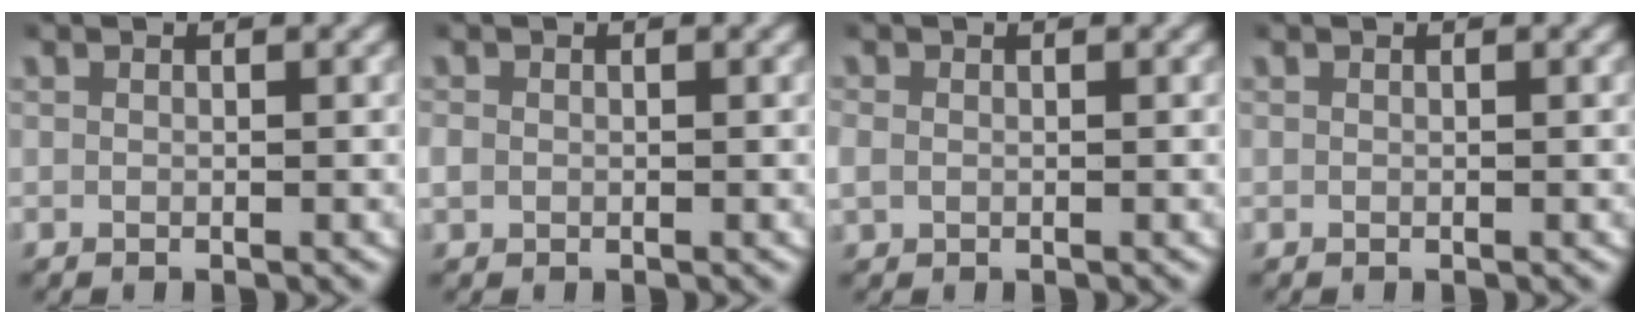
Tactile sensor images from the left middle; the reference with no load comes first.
{"total": 1.3, "force": [-0.2, 1.1, 0.5], "torque": [-0.021, -0.001, -0.002]}
{"total": 1.5, "force": [-0.1, 1.3, 0.6], "torque": [-0.026, -0.002, 0.002]}
{"total": 0.0}